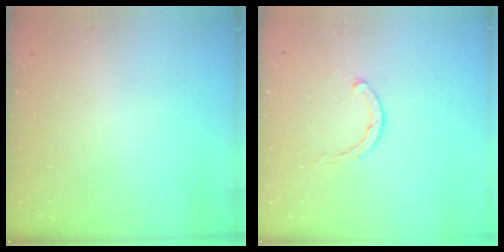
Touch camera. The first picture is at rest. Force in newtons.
{"total": 2.3, "press": 2.3, "slide": 0.3}